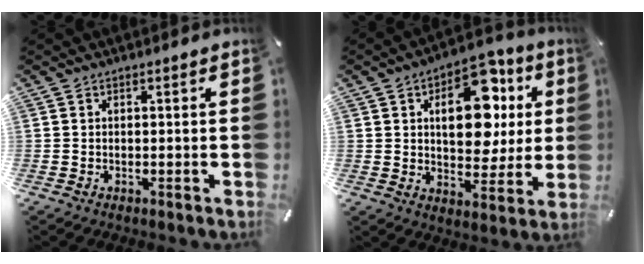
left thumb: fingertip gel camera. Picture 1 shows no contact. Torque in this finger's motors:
{"motor_torque": [0.99, 0.74, 1.23, -1.09, 0.35]}